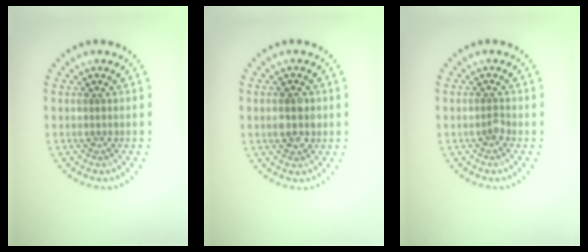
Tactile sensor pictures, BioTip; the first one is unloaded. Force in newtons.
{"total": 2.8, "press": 2.8, "slide": 0.2}
{"total": 0.8, "press": 0.5, "slide": 0.6}